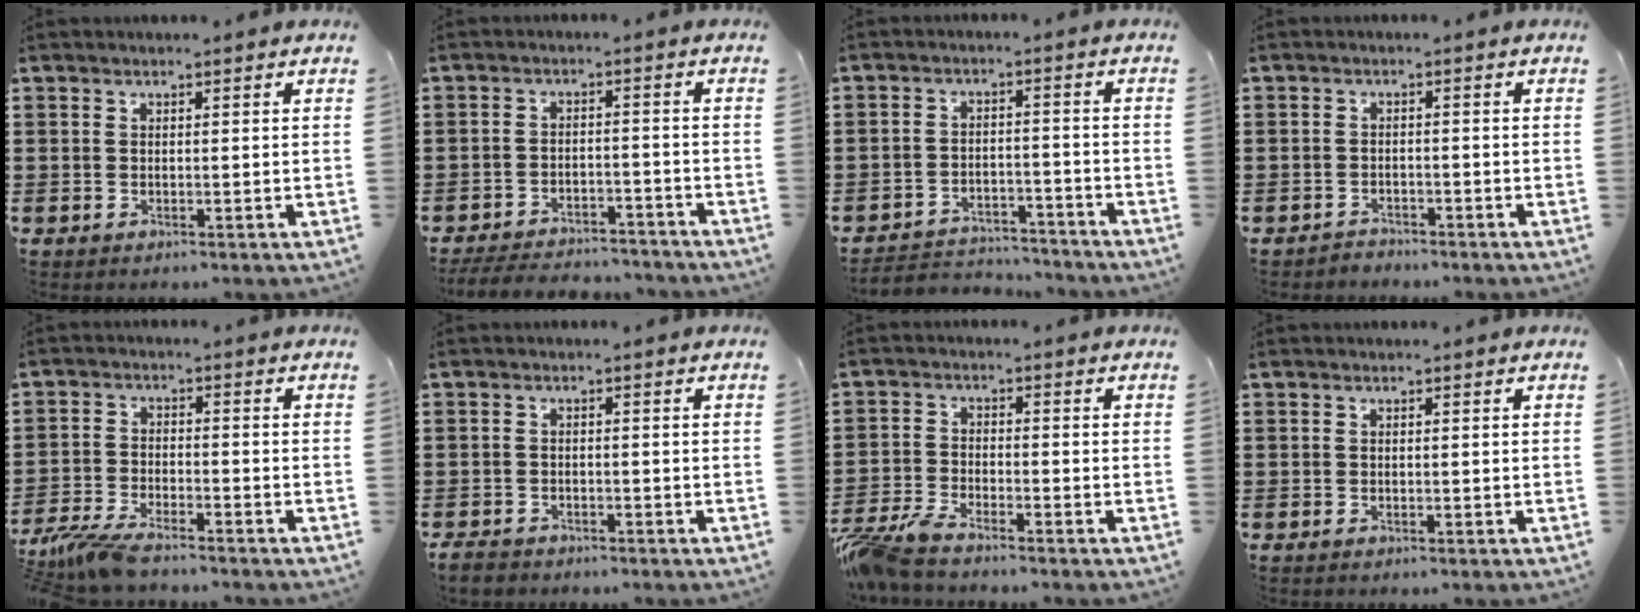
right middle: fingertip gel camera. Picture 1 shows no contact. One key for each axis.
{"total": 4.6, "fx": -4.6, "fy": 0.6, "fz": 0.6, "tx": -0.016, "ty": 0.005, "tz": -0.095}
{"total": 3.9, "fx": -3.8, "fy": 1.0, "fz": 0.0, "tx": -0.007, "ty": 0.005, "tz": -0.081}
{"total": 1.9, "fx": -1.8, "fy": 0.4, "fz": -0.3, "tx": -0.002, "ty": 0.002, "tz": -0.043}
{"total": 5.3, "fx": -4.8, "fy": 0.3, "fz": 2.1, "tx": -0.070, "ty": -0.019, "tz": -0.100}
{"total": 1.9, "fx": -1.8, "fy": 0.6, "fz": 0.4, "tx": -0.019, "ty": -0.001, "tz": -0.039}
{"total": 4.7, "fx": -4.3, "fy": 0.3, "fz": 2.1, "tx": -0.078, "ty": -0.018, "tz": -0.092}
{"total": 0.0}